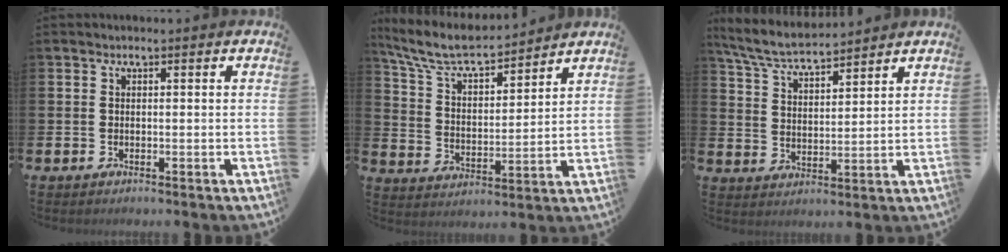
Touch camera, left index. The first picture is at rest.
{"total": 8.1, "force": [7.4, 1.5, 3.0], "torque": [-0.096, -0.045, 0.130]}
{"total": 6.3, "force": [5.9, 0.7, 1.8], "torque": [-0.062, -0.029, 0.106]}